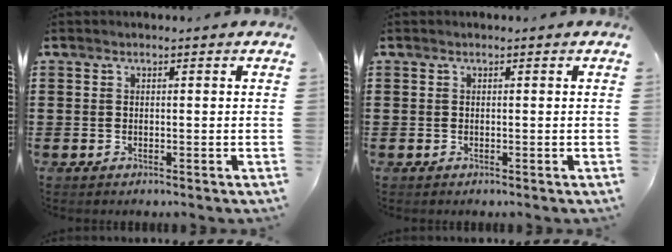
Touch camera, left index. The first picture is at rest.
{"total": 0.0}